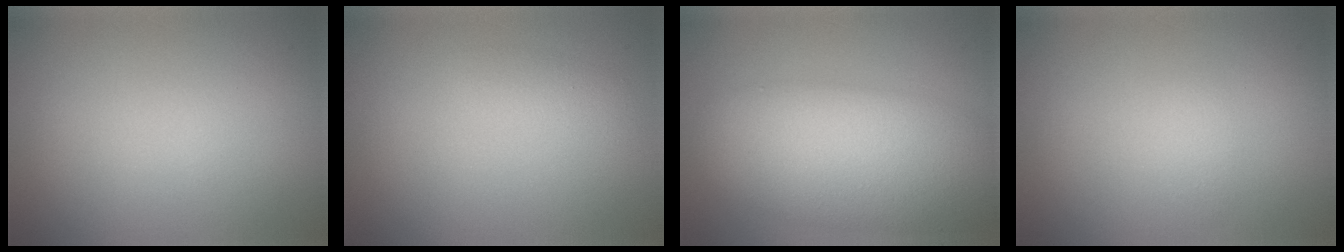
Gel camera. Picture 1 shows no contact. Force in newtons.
{"total": 1.3, "press": 1.3, "slide": 0.1}
{"total": 10.0, "press": 10.0, "slide": 0.3}
{"total": 0.8, "press": 0.8, "slide": 0.0}